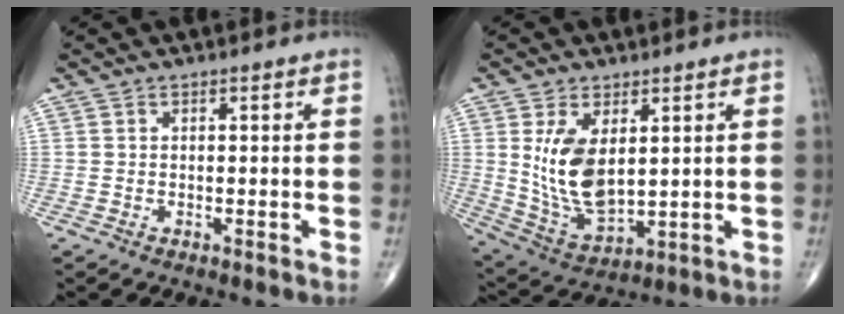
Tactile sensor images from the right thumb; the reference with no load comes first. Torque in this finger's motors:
{"motor_torque": [-0.91, 1.42, 1.25, 0.50, 0.25]}